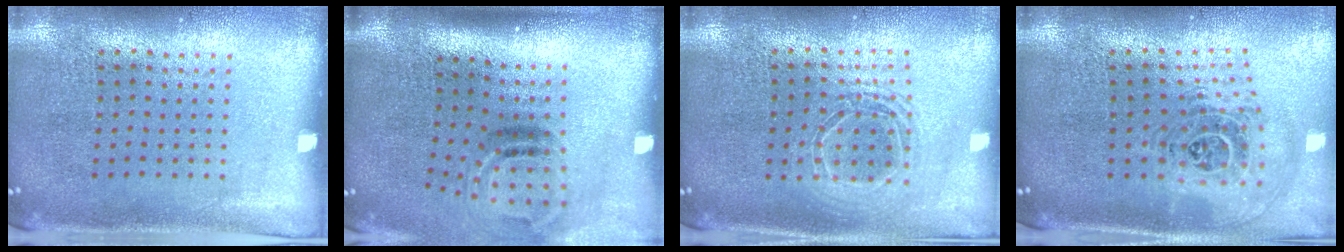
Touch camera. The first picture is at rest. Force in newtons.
{"total": 2.0, "press": 1.3, "slide": 1.6}
{"total": 1.8, "press": 1.5, "slide": 1.0}
{"total": 1.5, "press": 1.3, "slide": 0.8}